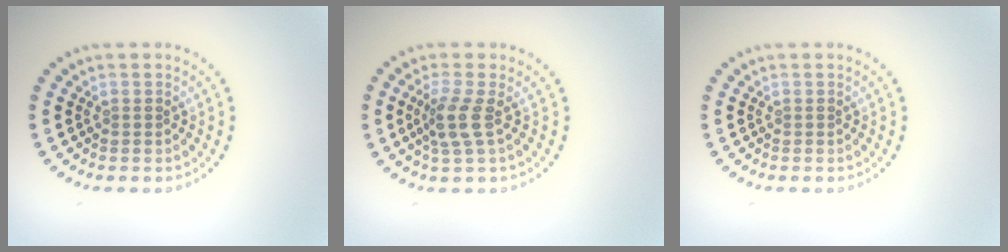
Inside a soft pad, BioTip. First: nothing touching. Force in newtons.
{"total": 2.6, "press": 2.1, "slide": 1.6}
{"total": 0.0}